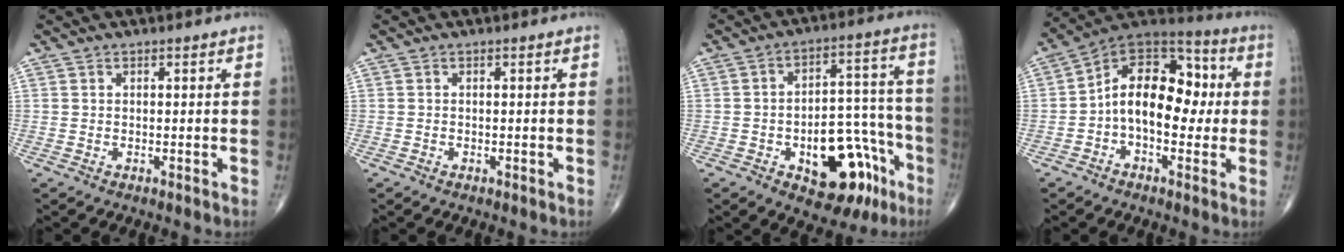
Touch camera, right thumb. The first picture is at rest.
{"total": 0.0}
{"total": 18.0, "force": [-7.9, 9.5, 13.1], "torque": [-0.133, 0.064, -0.098]}
{"total": 16.2, "force": [-0.3, 10.1, 12.7], "torque": [-0.162, 0.047, -0.018]}